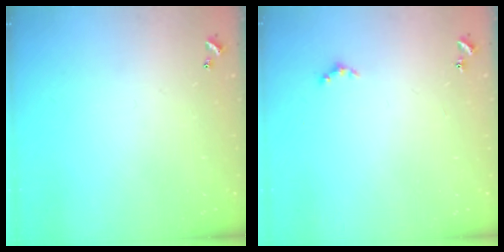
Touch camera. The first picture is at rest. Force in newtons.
{"total": 0.7, "press": 0.6, "slide": 0.4}